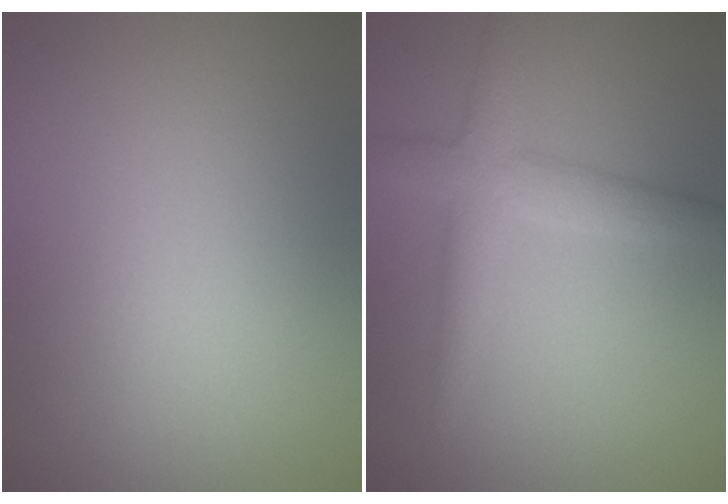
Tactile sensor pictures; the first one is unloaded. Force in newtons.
{"total": 3.5, "press": 3.5, "slide": 0.0}